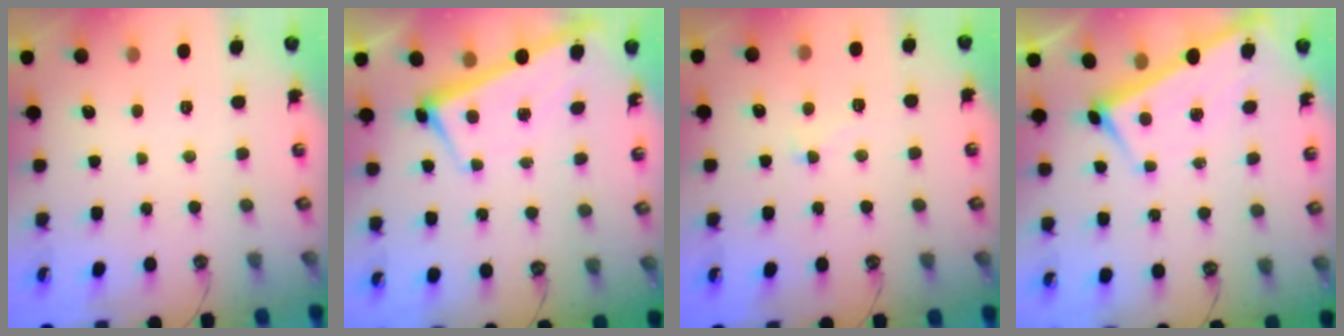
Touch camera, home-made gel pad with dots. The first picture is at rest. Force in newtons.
{"total": 2.7, "press": 2.7, "slide": 0.4}
{"total": 2.7, "press": 2.5, "slide": 1.1}
{"total": 2.8, "press": 2.8, "slide": 0.3}